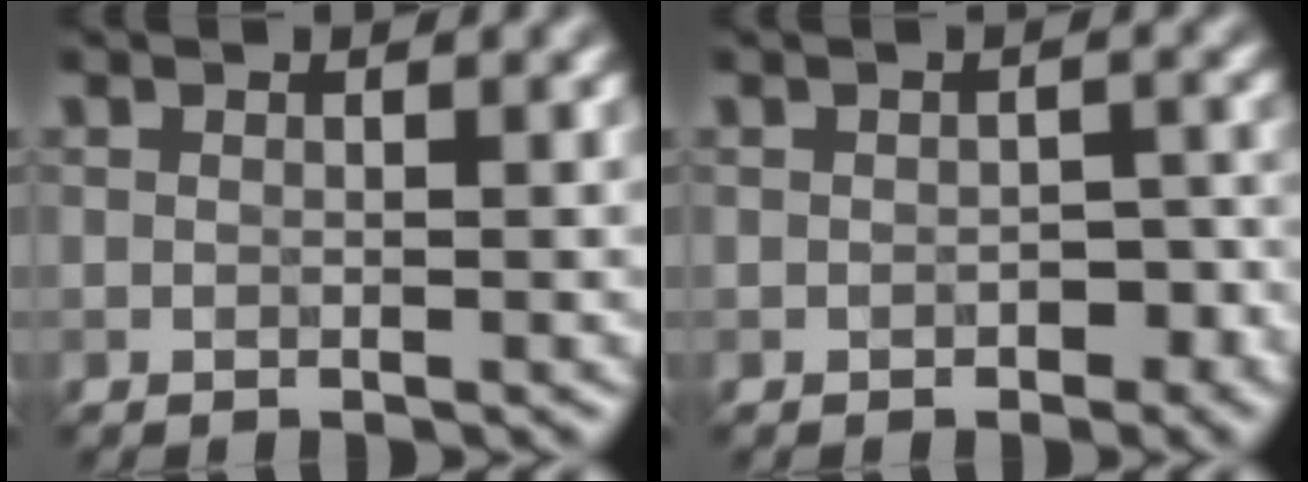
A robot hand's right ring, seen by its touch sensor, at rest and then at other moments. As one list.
[{"total": 2.0, "force": [-0.8, 1.2, 1.4], "torque": [-0.019, -0.003, -0.009]}]